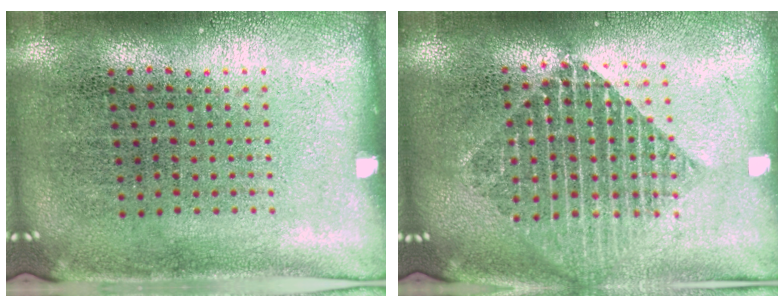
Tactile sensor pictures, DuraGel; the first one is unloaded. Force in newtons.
{"total": 1.9, "press": 1.6, "slide": 1.0}